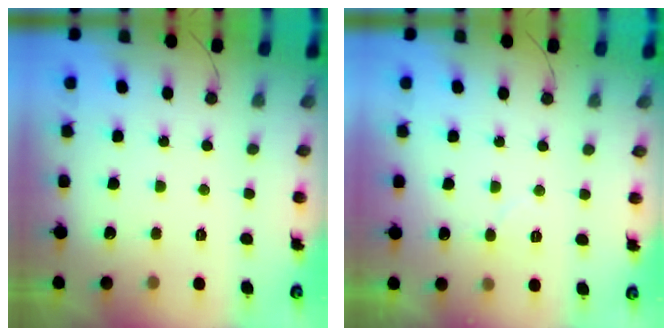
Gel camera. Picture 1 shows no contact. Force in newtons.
{"total": 5.4, "press": 5.4, "slide": 0.4}